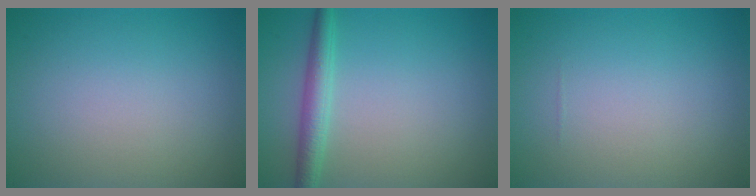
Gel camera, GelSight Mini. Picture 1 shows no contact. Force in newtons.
{"total": 2.6, "press": 2.6, "slide": 0.1}
{"total": 0.0}